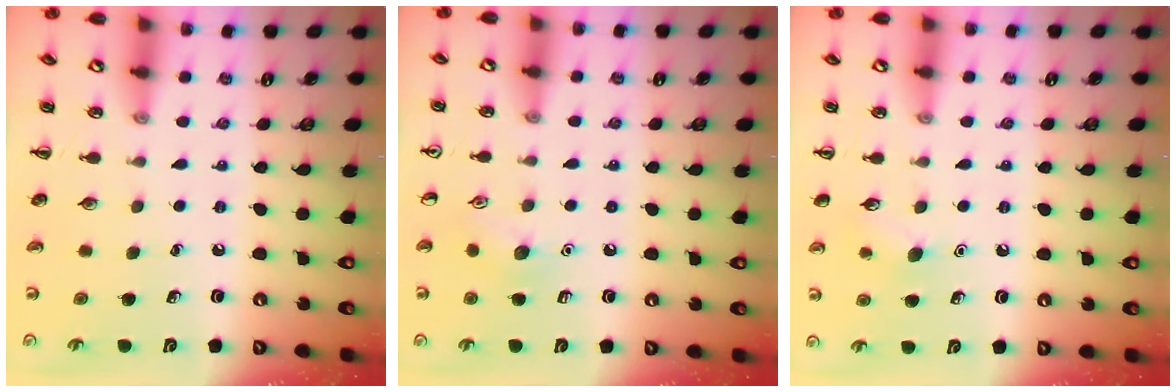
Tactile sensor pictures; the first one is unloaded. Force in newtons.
{"total": 7.1, "press": 6.8, "slide": 1.8}
{"total": 7.1, "press": 6.8, "slide": 2.1}